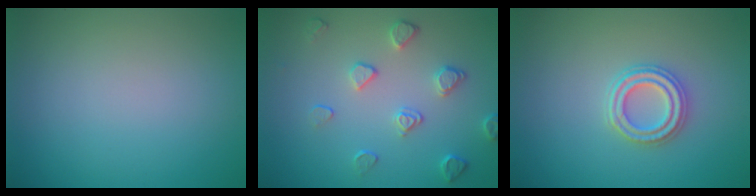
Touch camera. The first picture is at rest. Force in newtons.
{"total": 2.4, "press": 1.9, "slide": 1.4}
{"total": 2.7, "press": 2.5, "slide": 0.9}